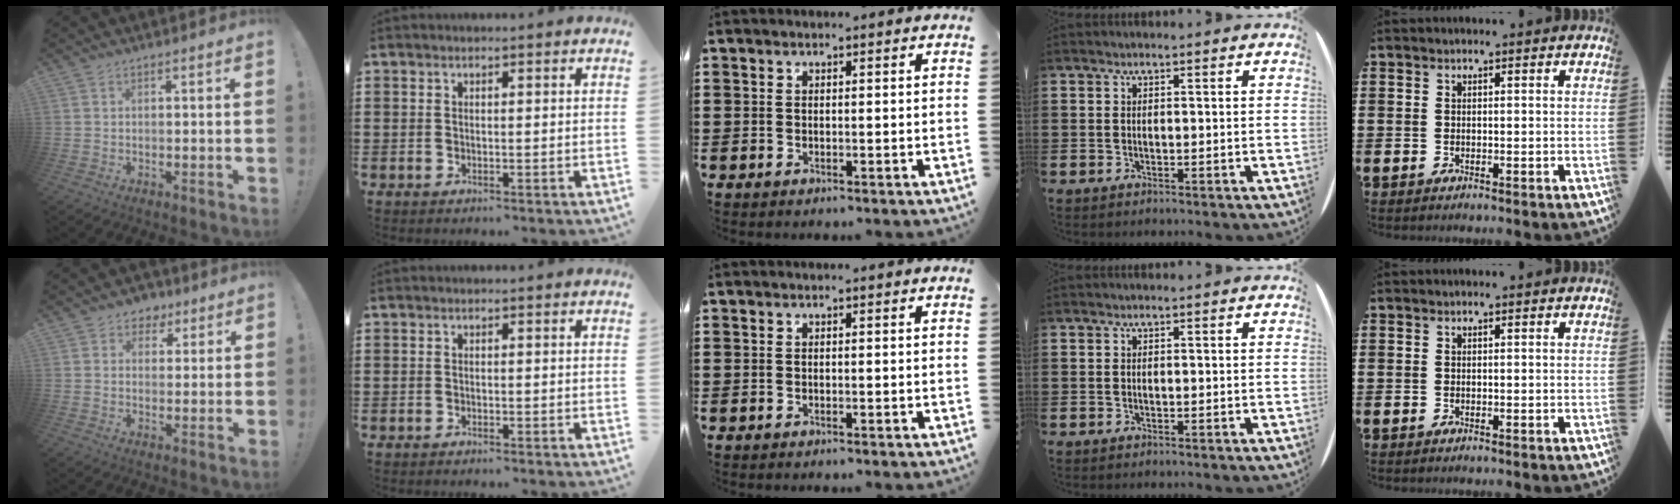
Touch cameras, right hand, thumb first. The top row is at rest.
{"thumb": {"total": 5.2, "force": [2.5, 4.3, 1.2], "torque": [-0.006, -0.016, 0.047]}, "index": {"total": 0.5, "force": [-0.5, -0.1, 0.1], "torque": [-0.003, -0.004, -0.010]}}